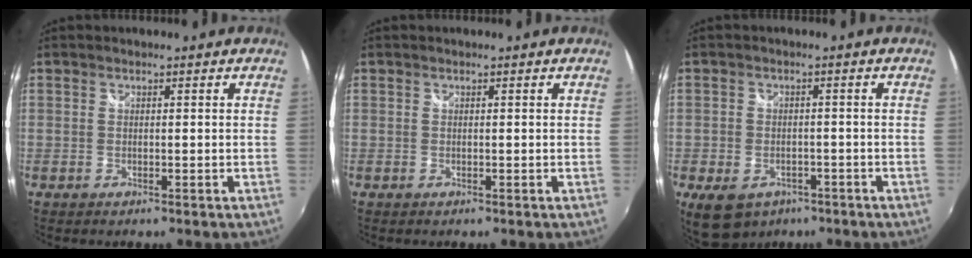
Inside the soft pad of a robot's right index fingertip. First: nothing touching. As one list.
[{"total": 0.0}, {"total": 9.3, "force": [-5.5, 6.3, 4.2], "torque": [-0.102, -0.012, -0.075]}]